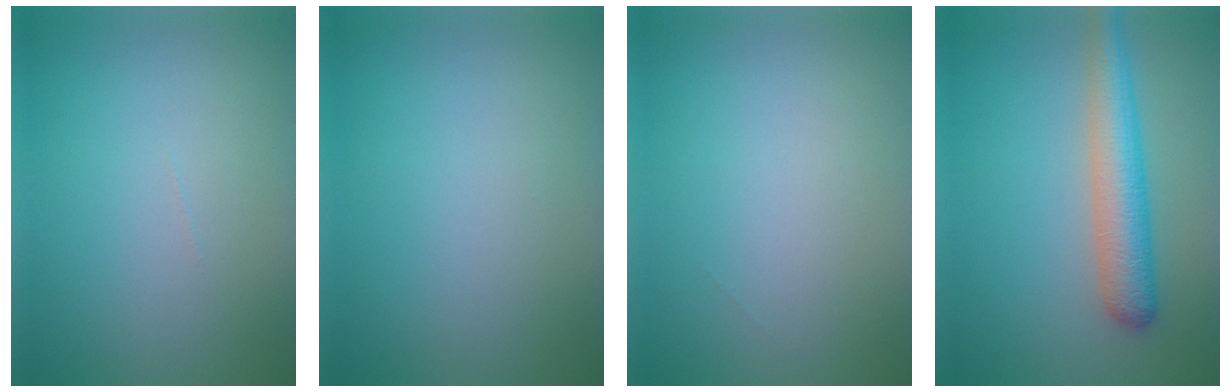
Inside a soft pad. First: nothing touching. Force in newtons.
{"total": 0.0}
{"total": 0.0}
{"total": 5.1, "press": 5.1, "slide": 0.2}